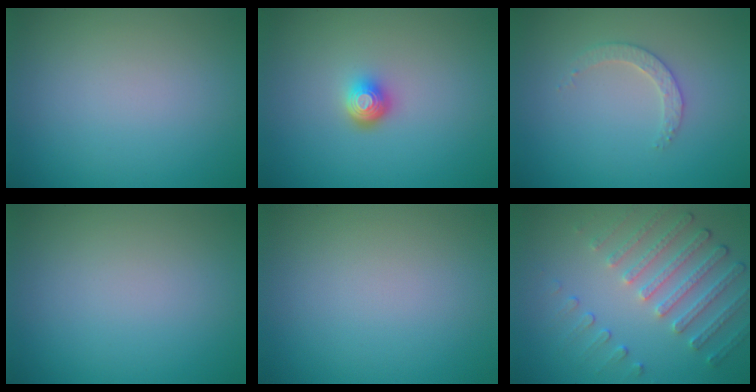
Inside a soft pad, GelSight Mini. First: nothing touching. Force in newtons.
{"total": 2.1, "press": 1.5, "slide": 1.5}
{"total": 1.9, "press": 1.8, "slide": 0.6}
{"total": 0.0}
{"total": 0.0}
{"total": 4.8, "press": 3.5, "slide": 3.2}